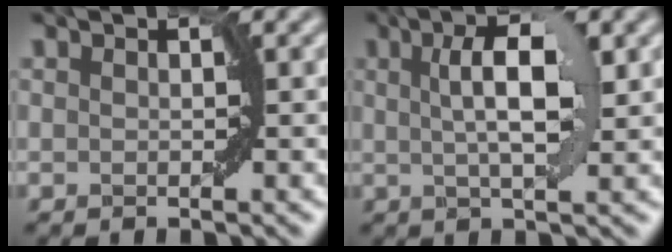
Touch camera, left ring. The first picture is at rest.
{"total": 5.7, "force": [1.5, 1.5, 5.3], "torque": [-0.080, 0.008, 0.023]}